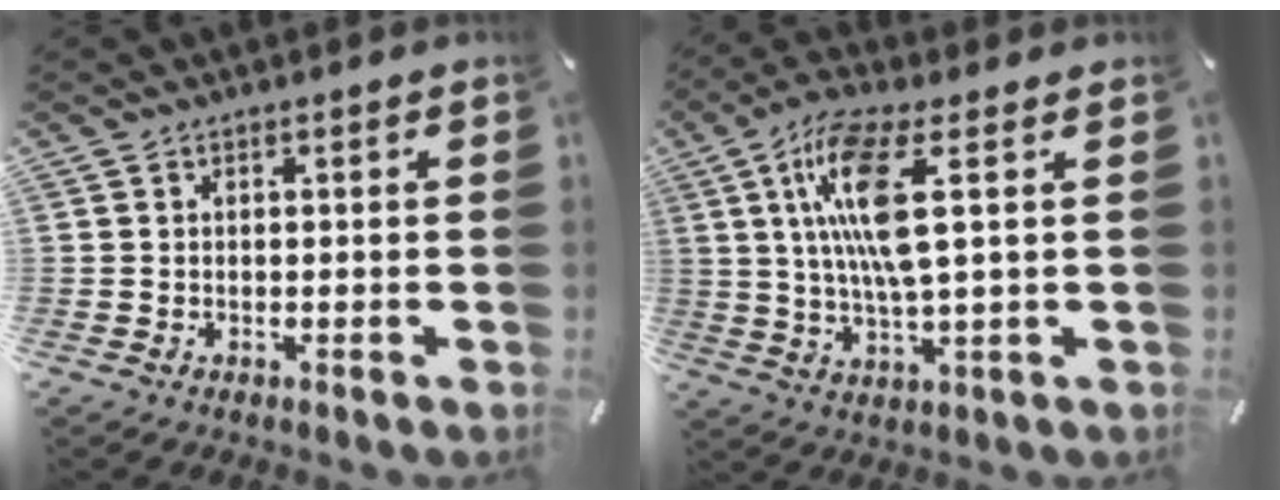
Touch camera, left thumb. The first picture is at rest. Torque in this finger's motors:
{"motor_torque": [1.63, 2.99, 2.07, -0.65, 0.66]}